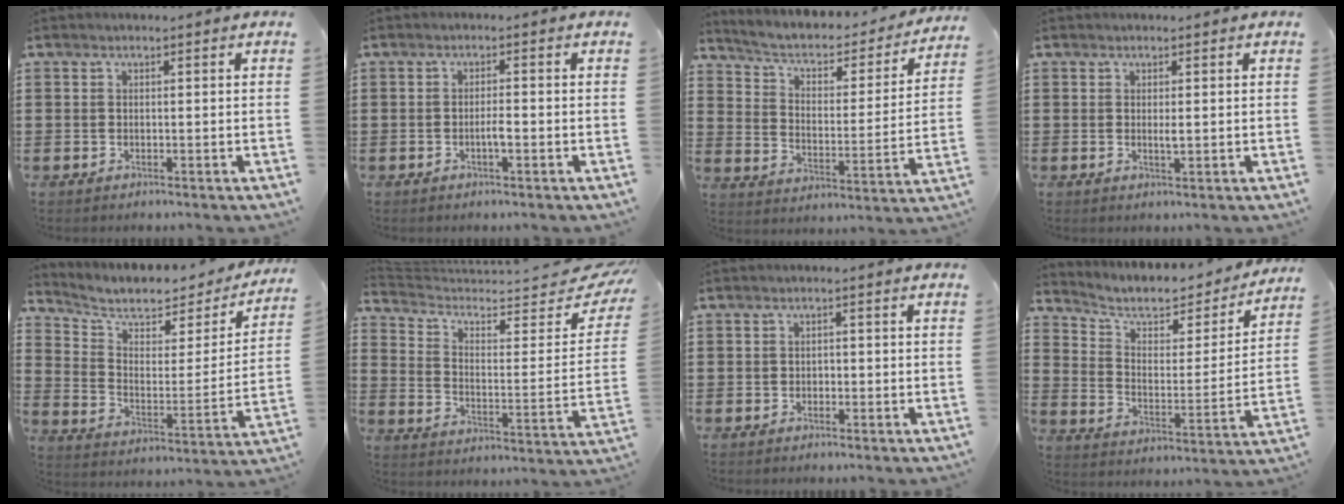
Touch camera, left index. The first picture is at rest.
{"total": 2.0, "force": [-0.7, 0.4, 1.9], "torque": [-0.035, 0.002, -0.012]}
{"total": 3.7, "force": [2.3, 2.0, 2.2], "torque": [-0.057, -0.016, 0.029]}
{"total": 1.4, "force": [0.2, 0.3, 1.4], "torque": [-0.027, -0.001, 0.003]}
{"total": 6.4, "force": [4.9, 2.6, 3.1], "torque": [-0.079, -0.033, 0.079]}
{"total": 6.3, "force": [5.4, 1.8, 2.7], "torque": [-0.062, -0.047, 0.088]}
{"total": 0.7, "force": [-0.3, 0.5, 0.4], "torque": [-0.010, 0.001, -0.006]}
{"total": 5.9, "force": [4.5, 2.7, 2.6], "torque": [-0.066, -0.028, 0.072]}